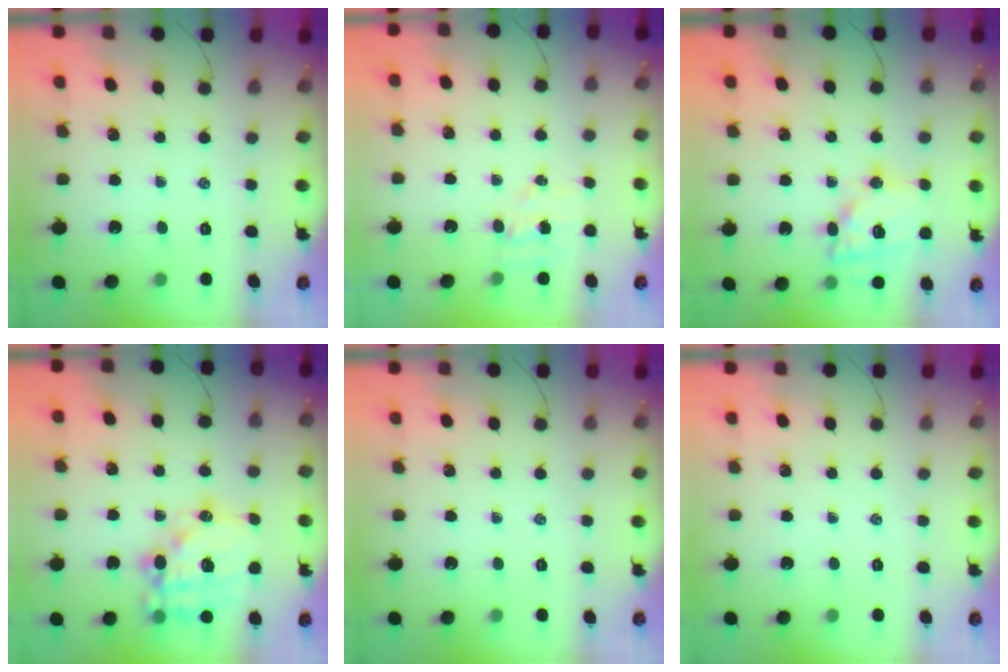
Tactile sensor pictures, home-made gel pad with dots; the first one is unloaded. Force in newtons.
{"total": 4.5, "press": 4.3, "slide": 1.0}
{"total": 14.0, "press": 13.9, "slide": 2.2}
{"total": 16.8, "press": 16.4, "slide": 3.7}
{"total": 0.0}
{"total": 0.0}